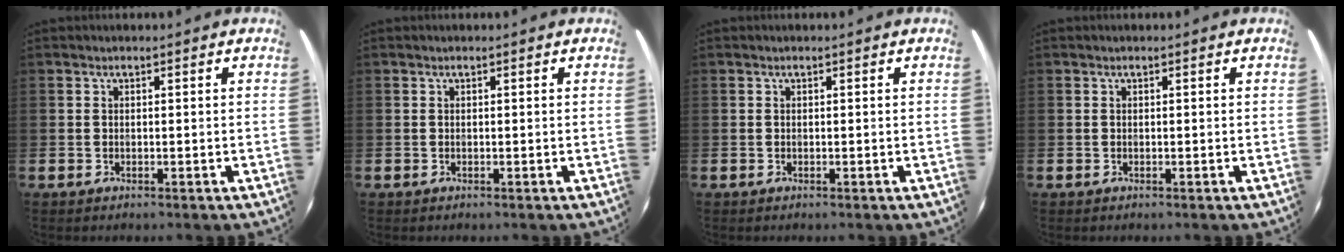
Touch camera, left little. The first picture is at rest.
{"total": 0.0}
{"total": 0.0}
{"total": 0.0}